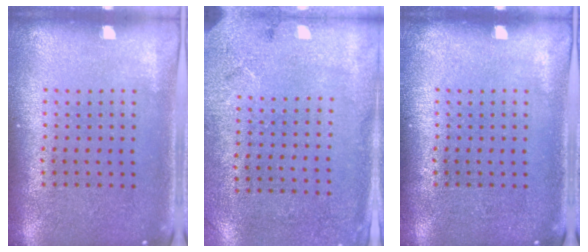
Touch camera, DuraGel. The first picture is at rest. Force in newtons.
{"total": 2.7, "press": 2.2, "slide": 1.7}
{"total": 0.0}